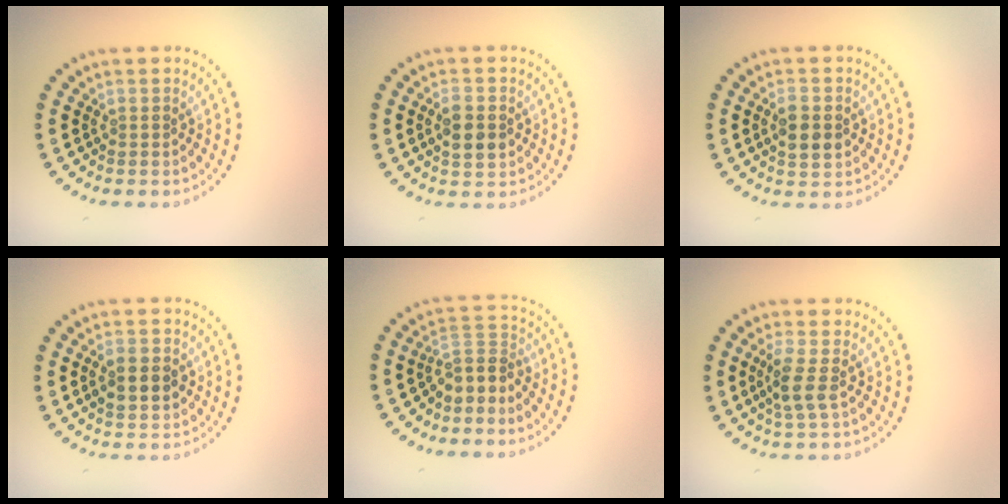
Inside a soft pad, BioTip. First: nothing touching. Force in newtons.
{"total": 3.1, "press": 3.1, "slide": 0.2}
{"total": 2.8, "press": 2.7, "slide": 0.3}
{"total": 3.2, "press": 3.2, "slide": 0.1}
{"total": 2.6, "press": 2.0, "slide": 1.7}
{"total": 2.4, "press": 2.1, "slide": 1.3}